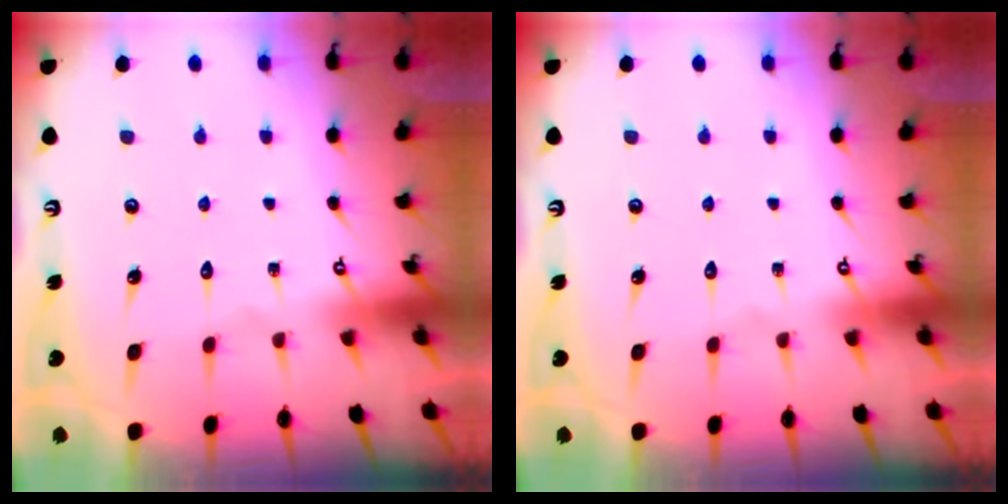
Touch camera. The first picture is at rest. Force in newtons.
{"total": 0.0}